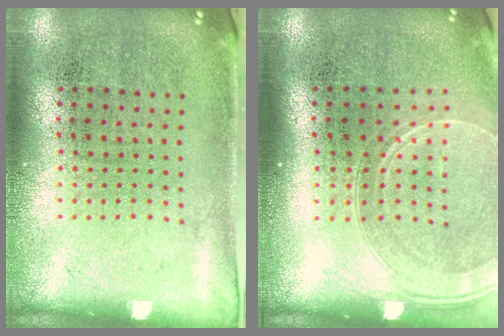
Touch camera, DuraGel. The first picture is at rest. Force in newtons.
{"total": 1.7, "press": 1.6, "slide": 0.7}